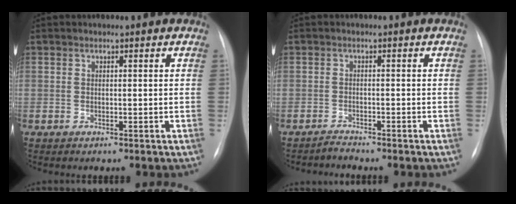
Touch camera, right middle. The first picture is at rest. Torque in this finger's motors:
{"motor_torque": [-0.36, -0.43, 0.00, -0.01]}